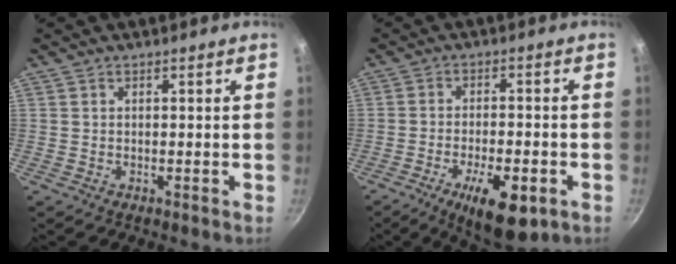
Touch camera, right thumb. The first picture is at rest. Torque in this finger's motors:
{"motor_torque": [-0.44, 0.28, 0.46, 0.43, 0.20]}